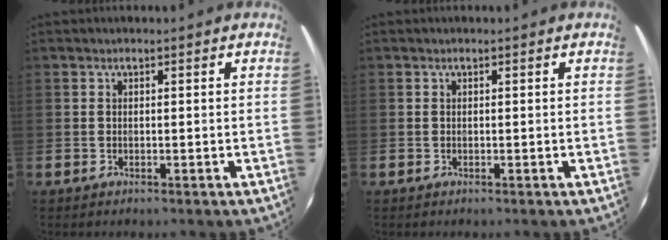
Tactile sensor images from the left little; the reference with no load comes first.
{"total": 0.0}